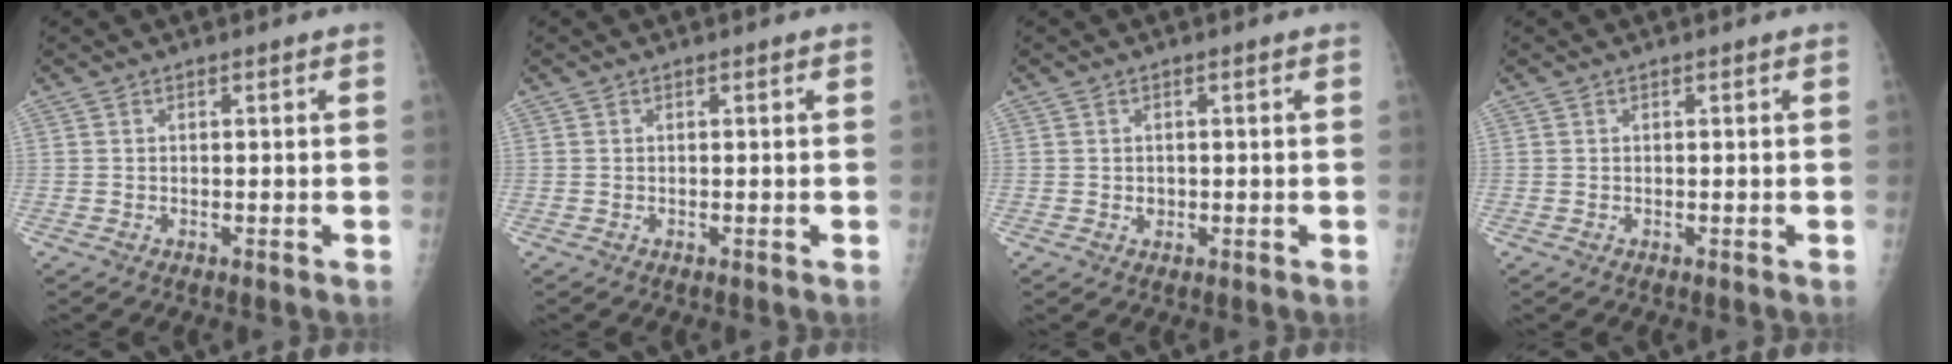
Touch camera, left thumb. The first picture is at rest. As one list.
[{"total": 0.0}, {"total": 1.2, "force": [-0.1, 1.1, 0.5], "torque": [-0.003, 0.002, 0.002]}, {"total": 0.0}]